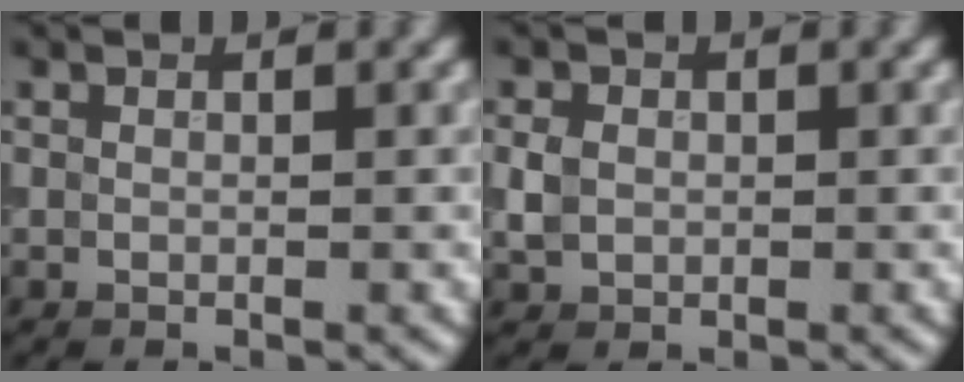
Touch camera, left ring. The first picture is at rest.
{"total": 2.0, "force": [0.1, 1.7, 1.1], "torque": [-0.020, 0.000, -0.002]}